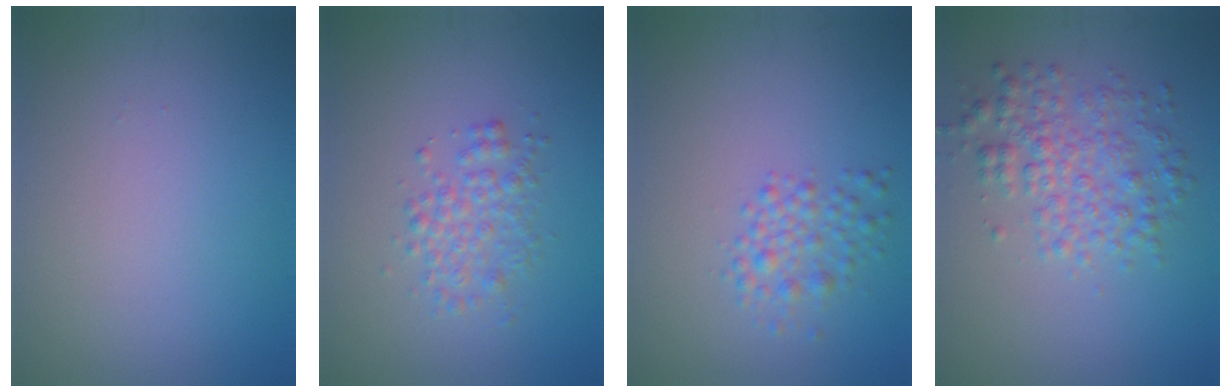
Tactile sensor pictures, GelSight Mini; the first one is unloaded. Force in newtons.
{"total": 2.6, "press": 2.6, "slide": 0.0}
{"total": 2.3, "press": 2.3, "slide": 0.0}
{"total": 4.0, "press": 4.0, "slide": 0.0}